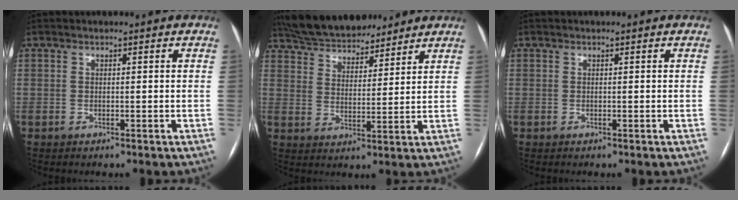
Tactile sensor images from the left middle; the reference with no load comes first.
{"total": 14.0, "force": [12.6, 3.9, 4.7], "torque": [-0.081, 0.023, 0.210]}
{"total": 0.0}